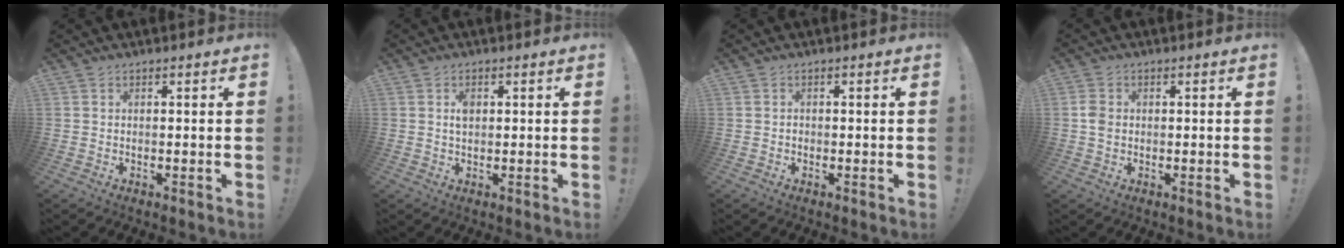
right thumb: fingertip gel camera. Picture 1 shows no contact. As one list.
[{"total": 2.3, "force": [0.4, 1.5, 1.6], "torque": [-0.027, 0.002, 0.004]}, {"total": 0.8, "force": [-0.5, 0.6, 0.0], "torque": [-0.001, 0.004, -0.008]}, {"total": 3.7, "force": [-0.2, 2.8, 2.4], "torque": [-0.043, 0.005, -0.003]}]